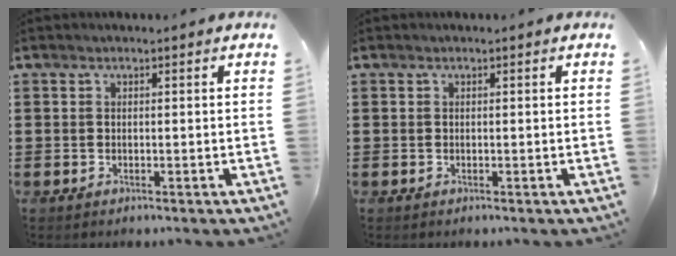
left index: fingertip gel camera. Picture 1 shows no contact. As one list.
[{"total": 0.0}]